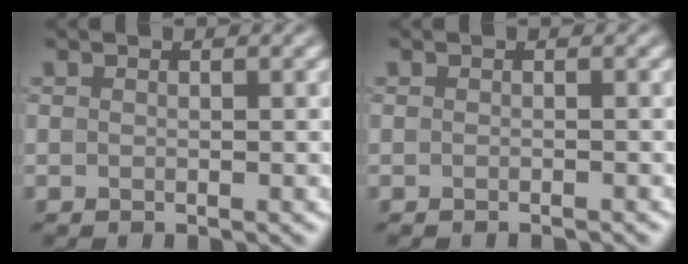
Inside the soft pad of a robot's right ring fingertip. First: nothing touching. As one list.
[{"total": 0.7, "force": [-0.7, -0.2, 0.1], "torque": [0.000, -0.001, -0.013]}]